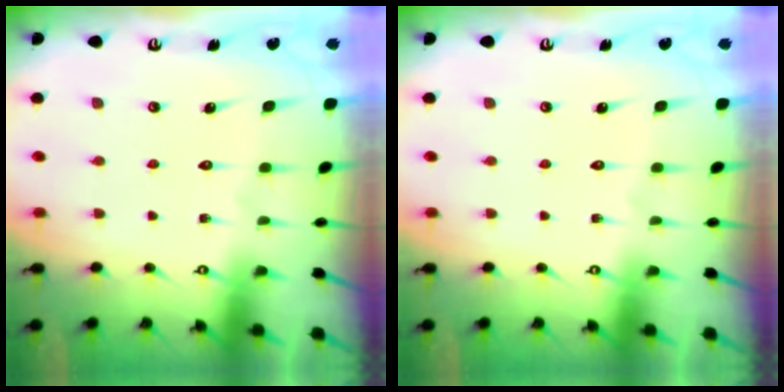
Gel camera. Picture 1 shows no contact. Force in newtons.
{"total": 0.0}